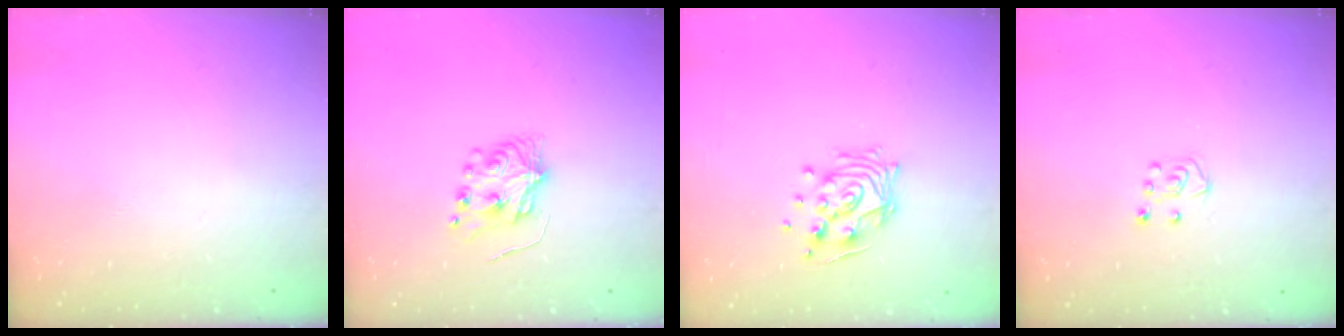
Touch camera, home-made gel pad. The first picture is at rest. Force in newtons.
{"total": 6.4, "press": 6.4, "slide": 0.5}
{"total": 12.0, "press": 11.9, "slide": 1.2}
{"total": 5.3, "press": 5.3, "slide": 0.6}